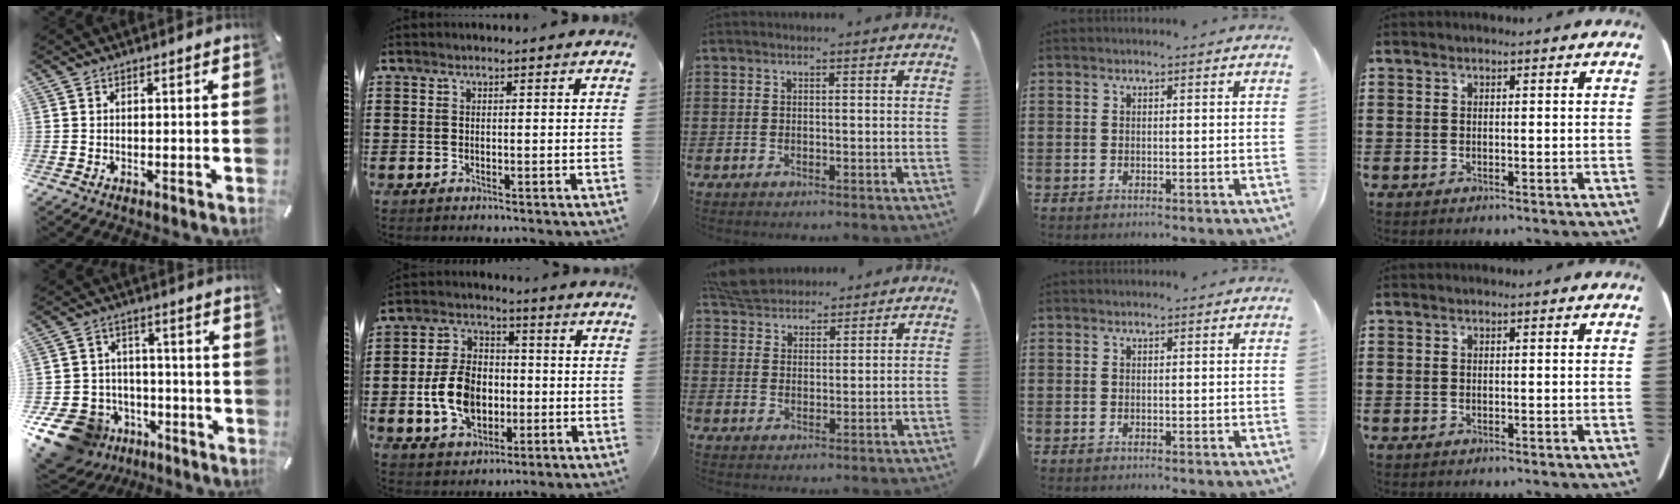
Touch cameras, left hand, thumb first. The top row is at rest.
{"thumb": {"total": 13.7, "force": [-7.3, 10.4, 5.1], "torque": [-0.108, 0.047, -0.124]}, "index": {"total": 9.4, "force": [-1.4, 6.8, 6.3], "torque": [-0.146, 0.008, -0.029]}, "middle": {"total": 5.7, "force": [5.3, 1.7, 1.1], "torque": [-0.043, -0.010, 0.102]}}